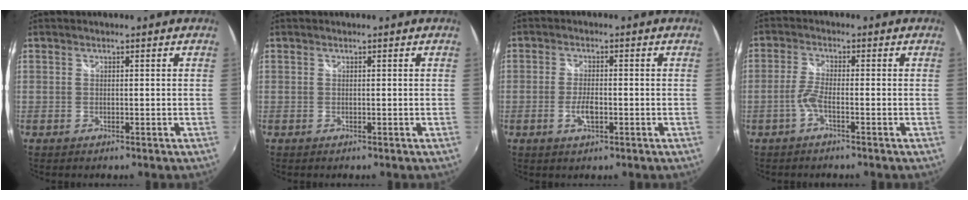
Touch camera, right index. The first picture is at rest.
{"total": 0.0}
{"total": 3.6, "force": [-1.1, 1.4, 3.1], "torque": [-0.065, -0.001, -0.021]}
{"total": 3.0, "force": [-1.6, 0.3, 2.5], "torque": [-0.063, 0.003, -0.035]}